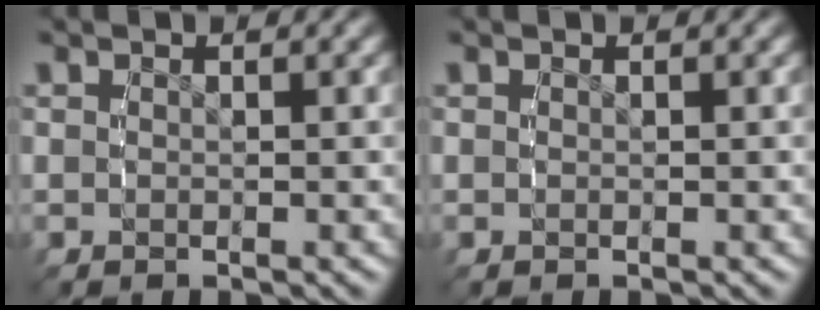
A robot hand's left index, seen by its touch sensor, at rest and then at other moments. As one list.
[{"total": 0.0}]